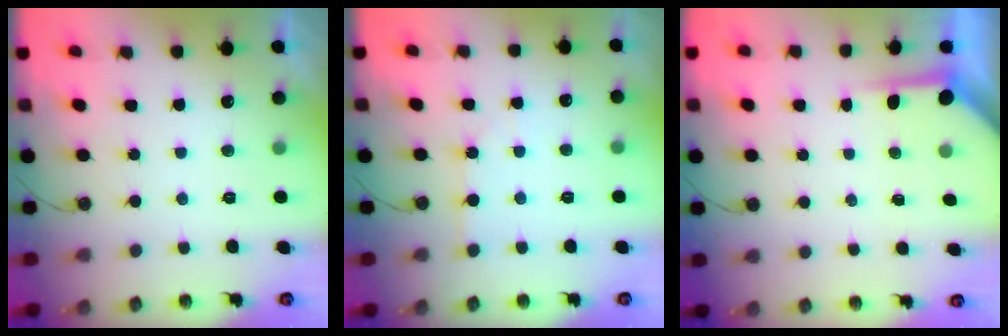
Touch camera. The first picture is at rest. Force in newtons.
{"total": 2.0, "press": 2.0, "slide": 0.2}
{"total": 3.9, "press": 3.9, "slide": 0.3}